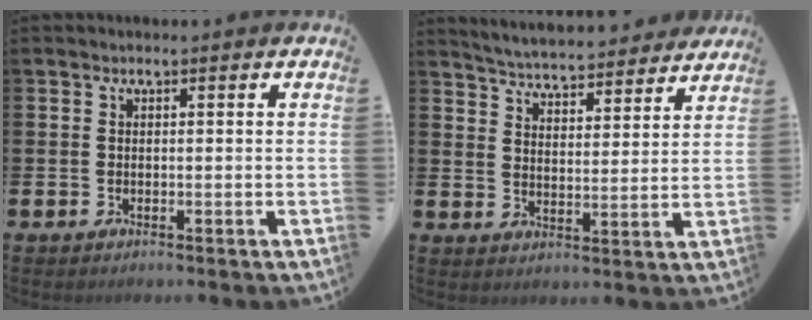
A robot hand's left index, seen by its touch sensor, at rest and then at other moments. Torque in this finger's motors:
{"motor_torque": [1.07, -1.07, 0.29, 0.05]}